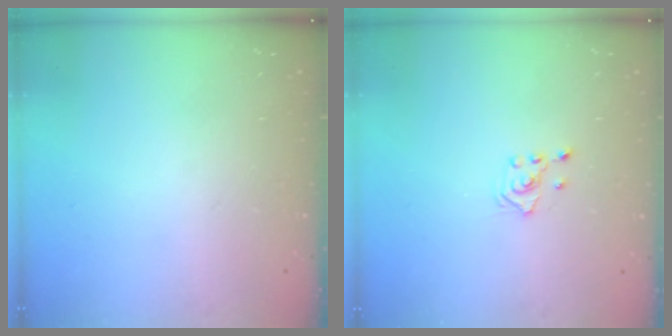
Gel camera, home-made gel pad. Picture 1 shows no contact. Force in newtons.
{"total": 2.1, "press": 1.8, "slide": 0.9}